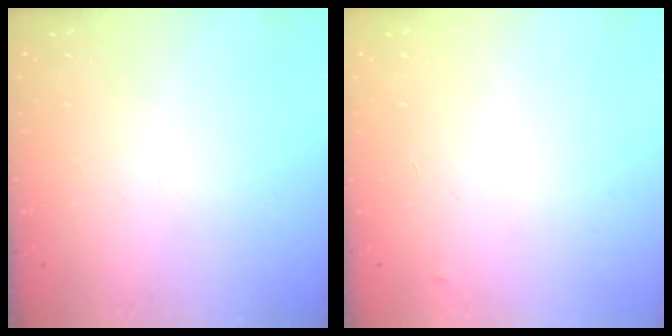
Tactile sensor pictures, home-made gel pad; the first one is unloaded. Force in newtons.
{"total": 2.5, "press": 2.5, "slide": 0.4}